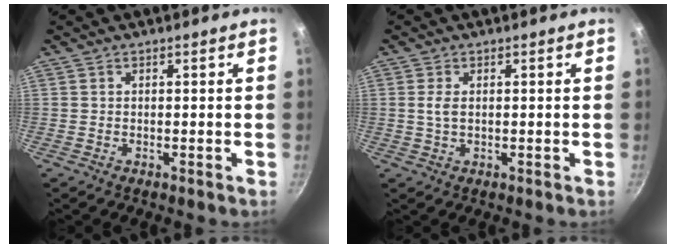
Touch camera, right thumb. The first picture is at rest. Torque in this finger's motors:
{"motor_torque": [-0.47, 0.31, 0.08, -0.50, -0.04]}